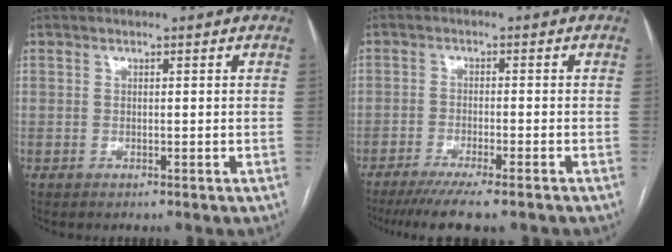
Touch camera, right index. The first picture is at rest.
{"total": 9.7, "force": [-7.8, 0.5, 5.7], "torque": [-0.078, -0.021, -0.120]}